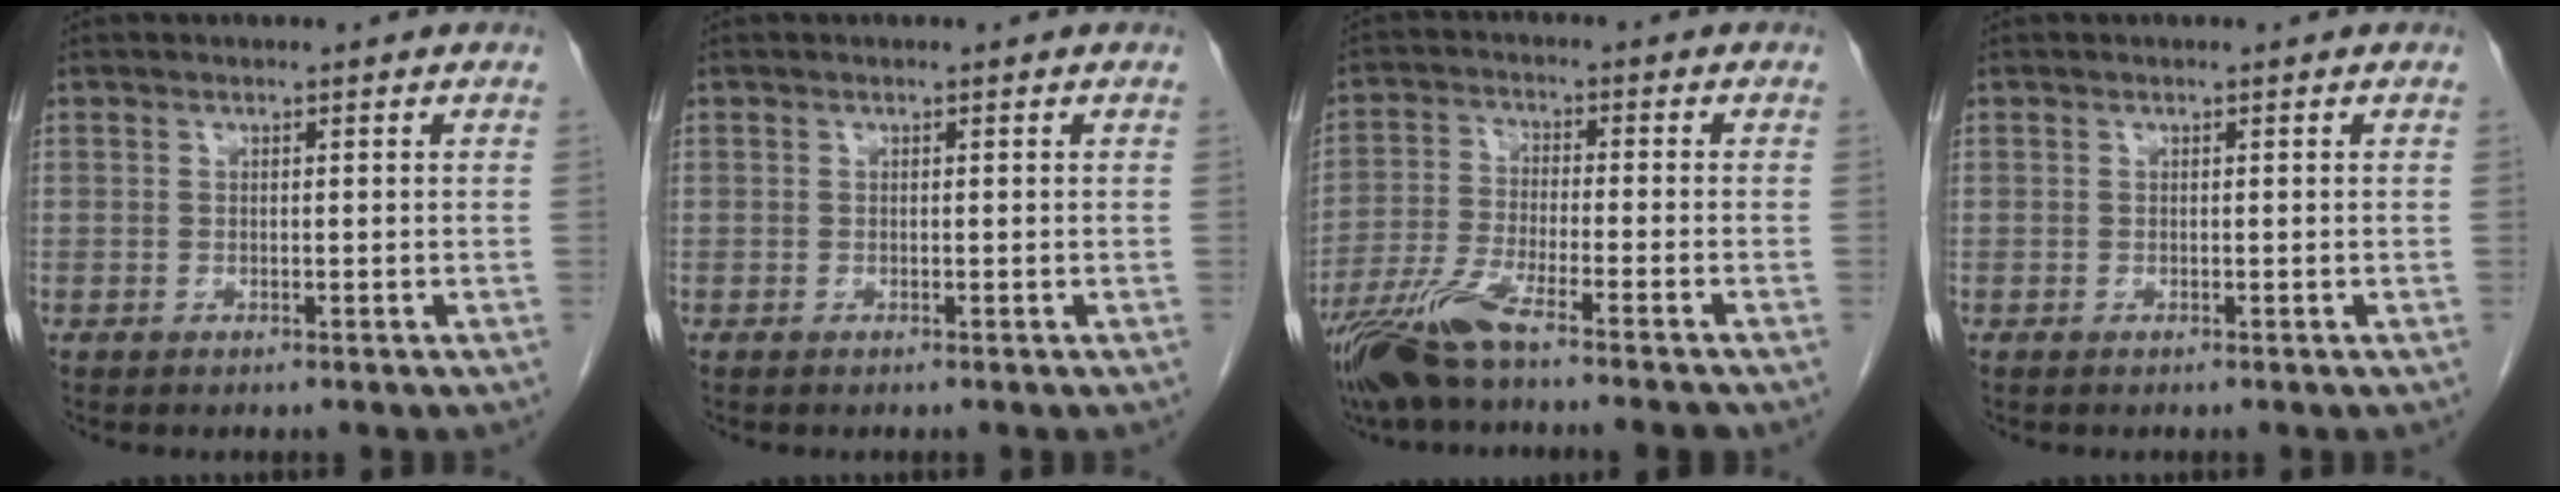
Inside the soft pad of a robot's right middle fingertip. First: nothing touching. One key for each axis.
{"total": 0.0}
{"total": 10.8, "fx": -8.3, "fy": -0.3, "fz": 6.8, "tx": -0.127, "ty": -0.030, "tz": -0.148}
{"total": 0.0}